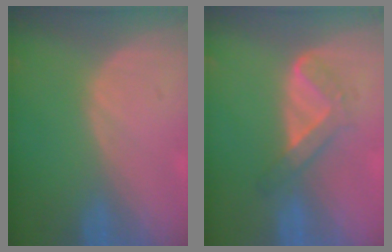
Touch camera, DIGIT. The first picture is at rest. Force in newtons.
{"total": 4.5, "press": 4.4, "slide": 1.0}